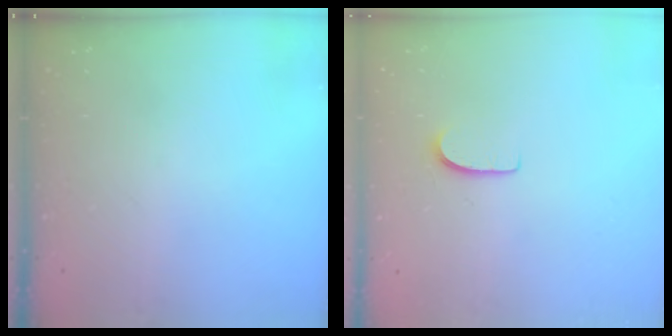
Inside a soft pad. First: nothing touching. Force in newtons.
{"total": 5.1, "press": 5.1, "slide": 0.5}